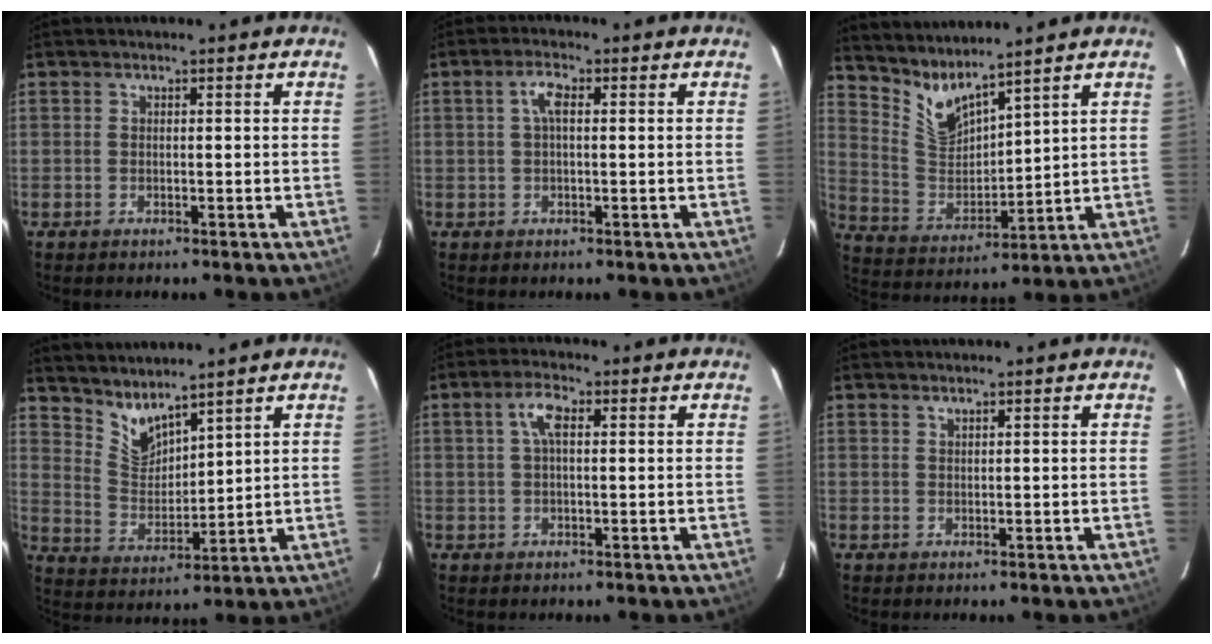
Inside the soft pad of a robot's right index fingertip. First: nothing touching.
{"total": 2.9, "force": [0.5, 1.0, 2.7], "torque": [-0.056, 0.010, 0.008]}
{"total": 8.0, "force": [7.2, 1.2, 3.3], "torque": [-0.076, -0.018, 0.155]}
{"total": 7.1, "force": [6.3, 1.8, 2.7], "torque": [-0.051, -0.009, 0.132]}
{"total": 3.8, "force": [0.9, 1.4, 3.4], "torque": [-0.068, 0.012, 0.017]}
{"total": 0.6, "force": [0.5, 0.0, 0.2], "torque": [-0.004, 0.000, 0.010]}